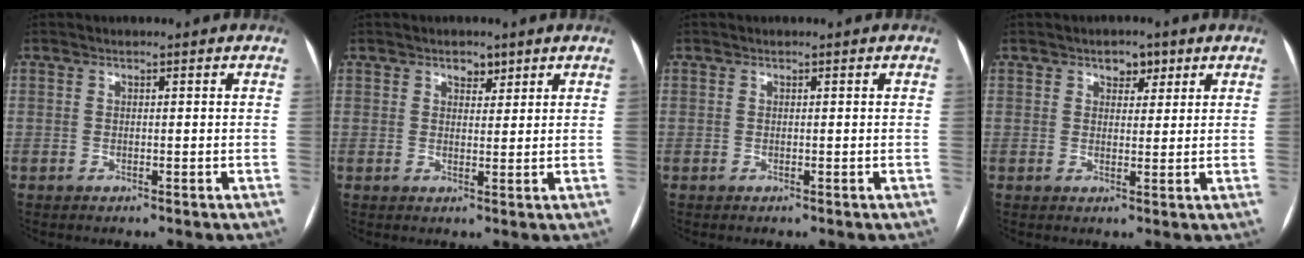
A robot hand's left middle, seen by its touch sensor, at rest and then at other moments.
{"total": 2.1, "force": [1.5, 1.2, 0.9], "torque": [-0.010, -0.001, 0.021]}
{"total": 0.0}
{"total": 2.9, "force": [1.7, 1.8, 1.4], "torque": [-0.015, 0.004, 0.024]}